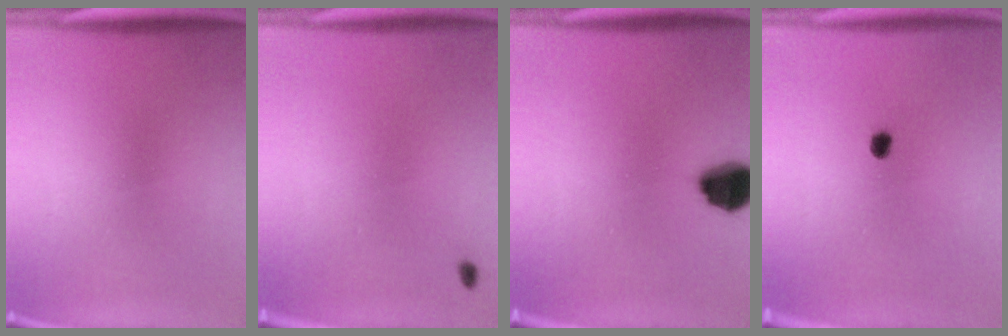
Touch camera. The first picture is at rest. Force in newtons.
{"total": 0.6}
{"total": 9.1}
{"total": 1.9}